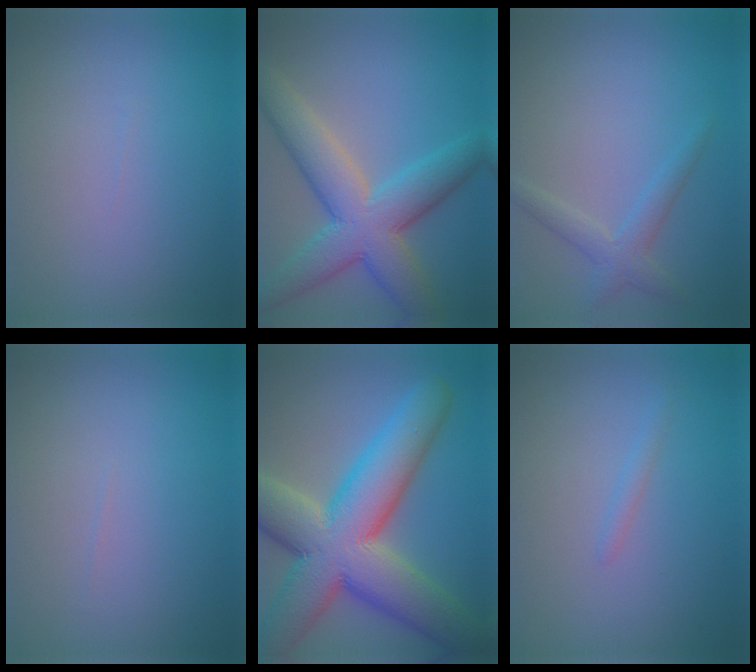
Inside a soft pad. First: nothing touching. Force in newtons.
{"total": 8.6, "press": 8.6, "slide": 0.6}
{"total": 3.3, "press": 3.3, "slide": 0.2}
{"total": 0.0}
{"total": 14.2, "press": 14.2, "slide": 1.1}
{"total": 0.7, "press": 0.7, "slide": 0.0}